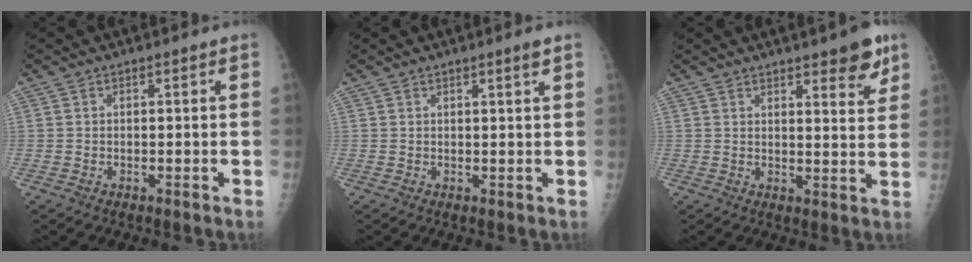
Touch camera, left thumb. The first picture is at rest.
{"total": 1.5, "force": [1.0, -0.2, 1.1], "torque": [-0.017, -0.007, 0.016]}
{"total": 7.7, "force": [5.0, 2.1, 5.5], "torque": [-0.054, -0.029, 0.065]}